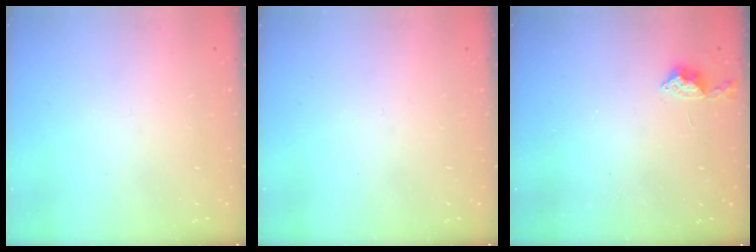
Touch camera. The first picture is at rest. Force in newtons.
{"total": 0.0}
{"total": 6.1, "press": 6.0, "slide": 0.8}